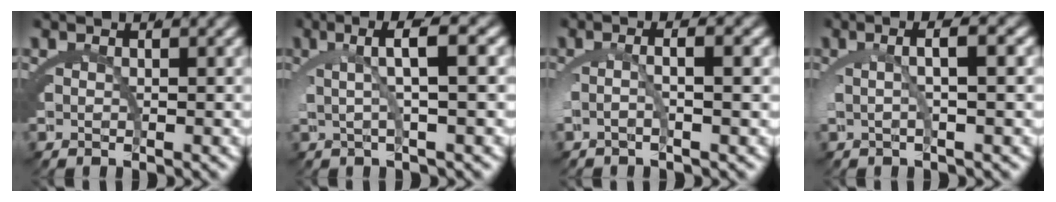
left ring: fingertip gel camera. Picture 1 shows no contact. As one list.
[{"total": 5.1, "force": [2.2, 0.5, 4.6], "torque": [-0.073, 0.021, 0.030]}, {"total": 2.5, "force": [-0.4, -0.2, 2.4], "torque": [-0.048, -0.001, -0.005]}, {"total": 3.5, "force": [0.7, 0.1, 3.4], "torque": [-0.057, 0.014, 0.008]}]